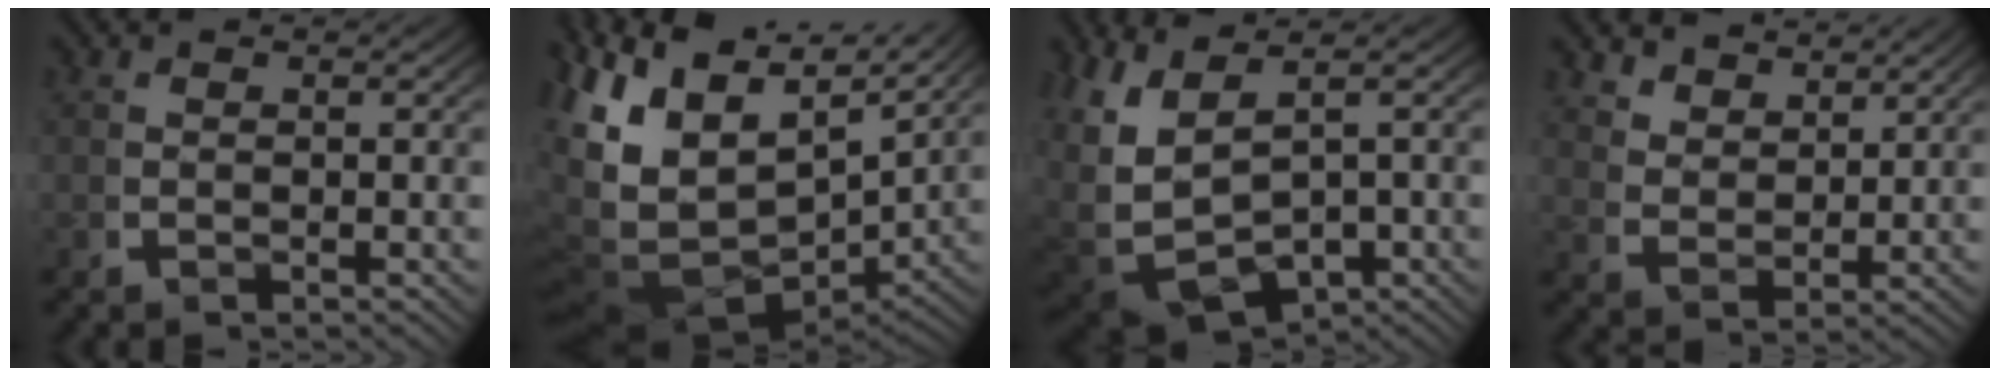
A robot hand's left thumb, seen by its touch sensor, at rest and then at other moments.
{"total": 16.7, "force": [0.7, 11.8, 11.9], "torque": [-0.270, -0.059, 0.036]}
{"total": 10.9, "force": [-1.8, 7.8, 7.4], "torque": [-0.189, -0.062, 0.010]}
{"total": 3.3, "force": [2.9, 1.1, 1.1], "torque": [-0.017, -0.005, 0.062]}